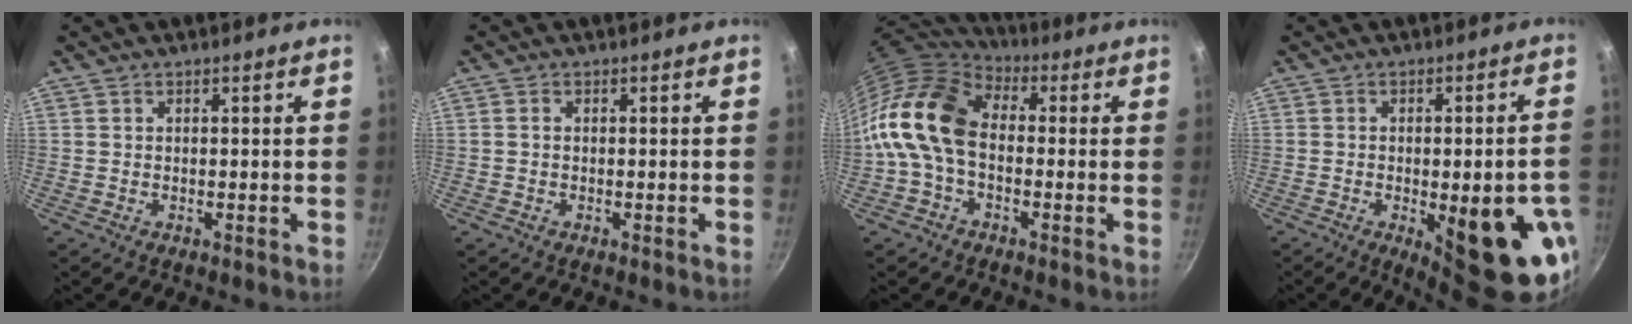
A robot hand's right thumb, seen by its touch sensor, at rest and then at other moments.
{"total": 0.7, "force": [-0.1, 0.5, 0.4], "torque": [-0.007, 0.004, -0.003]}
{"total": 15.5, "force": [-1.0, 10.4, 11.4], "torque": [-0.209, 0.037, -0.041]}
{"total": 16.9, "force": [-5.6, 5.6, 14.9], "torque": [-0.161, 0.012, -0.060]}